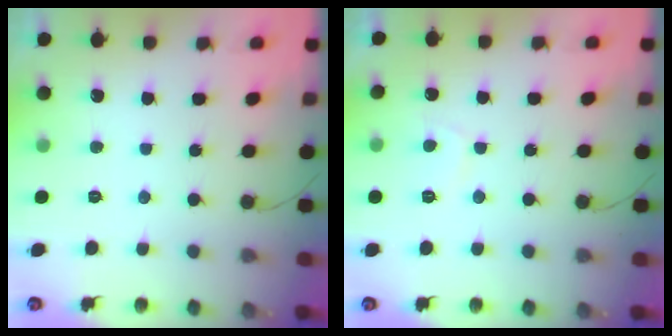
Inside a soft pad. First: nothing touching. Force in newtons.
{"total": 3.0, "press": 2.9, "slide": 0.7}